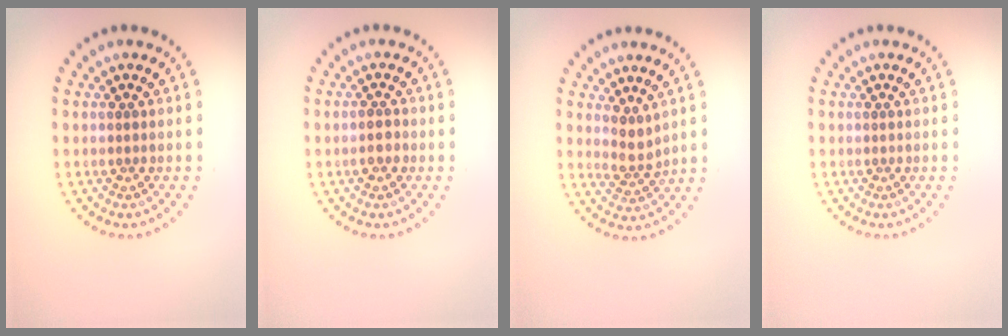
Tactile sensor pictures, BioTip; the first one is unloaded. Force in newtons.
{"total": 1.2, "press": 1.2, "slide": 0.4}
{"total": 2.1, "press": 1.6, "slide": 1.5}
{"total": 0.0}